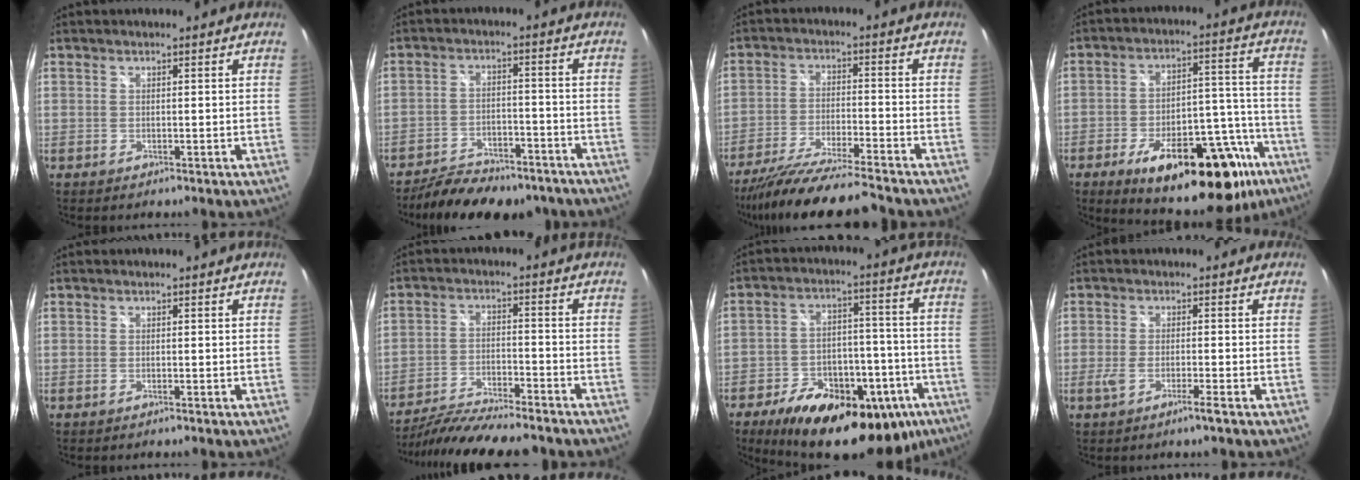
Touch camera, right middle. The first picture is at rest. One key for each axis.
{"total": 15.4, "fx": -12.6, "fy": 5.9, "fz": 6.7, "tx": -0.139, "ty": -0.007, "tz": -0.171}
{"total": 15.2, "fx": -13.5, "fy": 0.5, "fz": 7.0, "tx": -0.147, "ty": -0.035, "tz": -0.229}
{"total": 26.6, "fx": -16.5, "fy": 11.0, "fz": 17.8, "tx": -0.239, "ty": 0.022, "tz": -0.213}
{"total": 0.0}
{"total": 14.7, "fx": -13.0, "fy": 2.1, "fz": 6.6, "tx": -0.140, "ty": -0.027, "tz": -0.214}
{"total": 26.9, "fx": -17.2, "fy": 13.5, "fz": 15.7, "tx": -0.259, "ty": 0.009, "tz": -0.223}
{"total": 3.6, "fx": -2.1, "fy": 0.3, "fz": 2.9, "tx": -0.066, "ty": -0.004, "tz": -0.042}